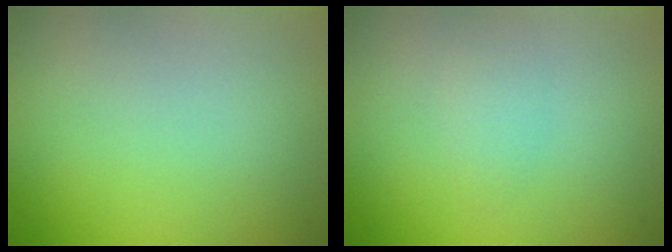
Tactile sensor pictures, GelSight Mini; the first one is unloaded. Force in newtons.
{"total": 1.6, "press": 1.6, "slide": 0.1}